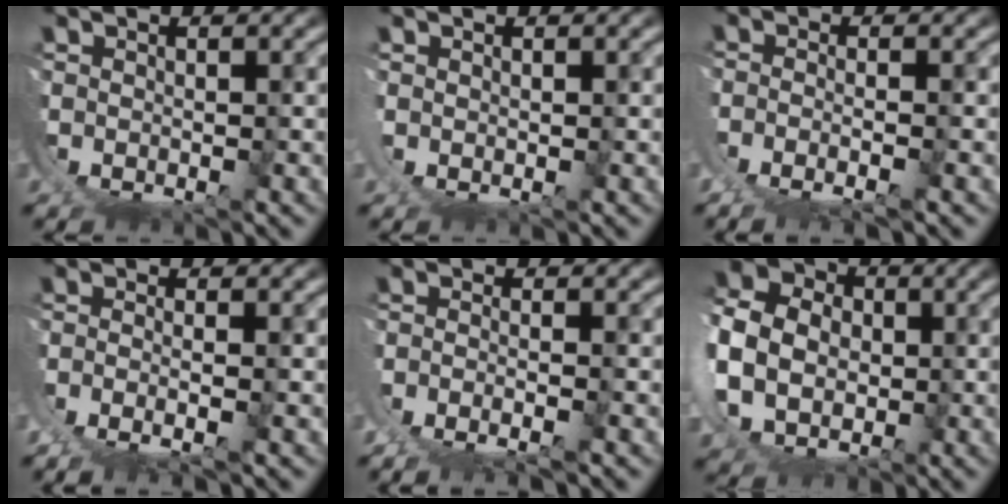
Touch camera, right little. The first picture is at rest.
{"total": 1.0, "force": [0.9, -0.3, 0.0], "torque": [0.000, 0.001, 0.014]}
{"total": 2.5, "force": [-0.6, 0.5, 2.4], "torque": [-0.048, -0.013, -0.002]}
{"total": 2.7, "force": [-0.3, 0.4, 2.6], "torque": [-0.063, -0.018, 0.006]}
{"total": 2.6, "force": [-0.8, 0.8, 2.4], "torque": [-0.047, -0.012, -0.006]}
{"total": 11.1, "force": [3.7, 8.2, 6.4], "torque": [-0.136, -0.013, 0.058]}